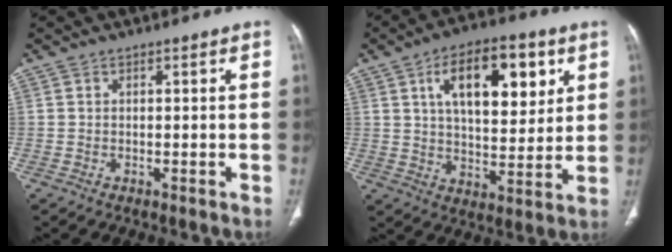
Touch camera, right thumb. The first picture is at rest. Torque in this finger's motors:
{"motor_torque": [0.69, 4.32, 1.14, -0.01, 0.13]}